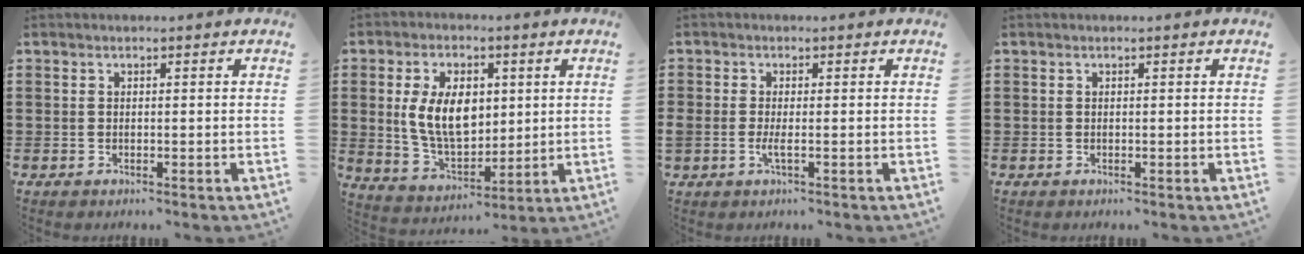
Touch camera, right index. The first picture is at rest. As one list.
[{"total": 9.7, "force": [1.5, 6.1, 7.4], "torque": [-0.164, 0.008, 0.024]}, {"total": 1.7, "force": [-0.5, 0.3, 1.6], "torque": [-0.030, -0.002, -0.008]}, {"total": 0.0}]